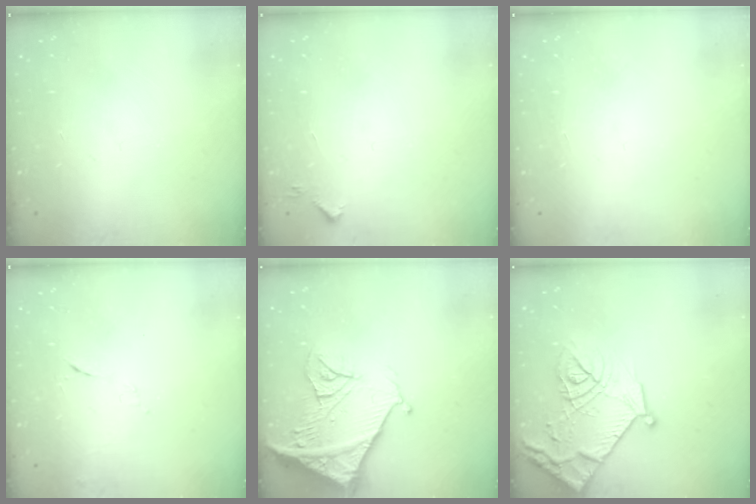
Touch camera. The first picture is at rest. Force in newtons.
{"total": 3.8, "press": 3.7, "slide": 0.6}
{"total": 1.7, "press": 1.7, "slide": 0.1}
{"total": 5.2, "press": 5.1, "slide": 0.8}
{"total": 17.6, "press": 17.4, "slide": 2.1}
{"total": 16.3, "press": 16.3, "slide": 1.8}